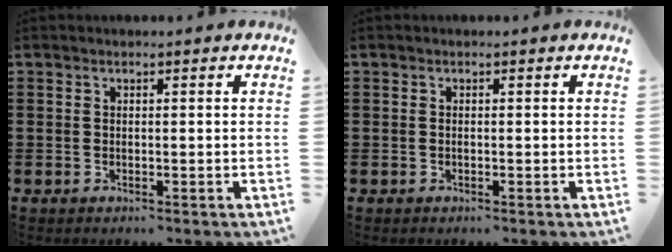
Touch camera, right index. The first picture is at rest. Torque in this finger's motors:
{"motor_torque": [0.65, 1.01, 0.06, 0.01]}